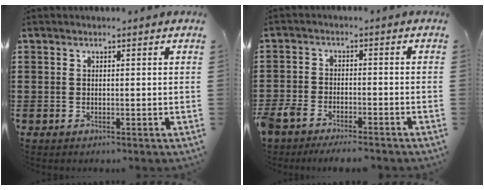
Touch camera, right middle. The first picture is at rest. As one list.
[{"total": 4.3, "force": [-4.0, 0.9, 1.2], "torque": [-0.049, -0.006, -0.091]}]